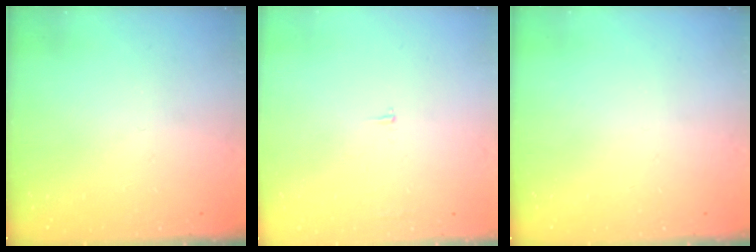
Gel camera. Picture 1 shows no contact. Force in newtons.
{"total": 2.1, "press": 2.1, "slide": 0.2}
{"total": 0.0}